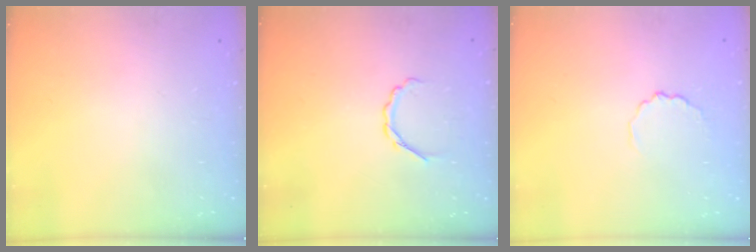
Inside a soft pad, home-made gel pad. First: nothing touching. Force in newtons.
{"total": 3.0, "press": 2.8, "slide": 0.9}
{"total": 2.8, "press": 2.6, "slide": 1.1}